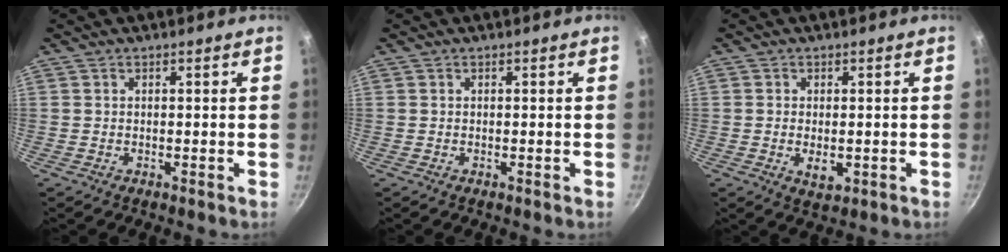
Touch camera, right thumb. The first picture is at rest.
{"total": 0.0}
{"total": 3.6, "force": [-0.6, 2.0, 2.9], "torque": [-0.047, -0.008, -0.005]}